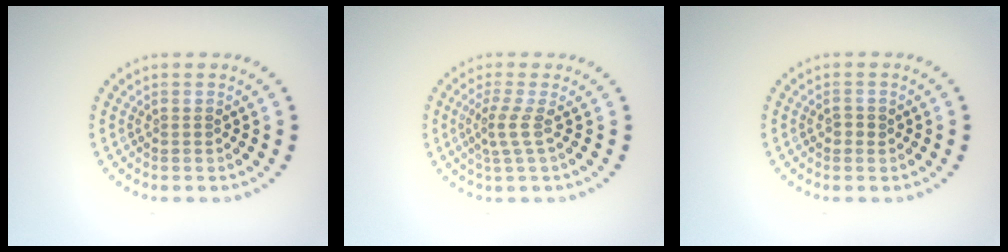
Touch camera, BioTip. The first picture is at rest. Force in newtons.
{"total": 2.0, "press": 1.3, "slide": 1.5}
{"total": 1.1, "press": 1.0, "slide": 0.4}